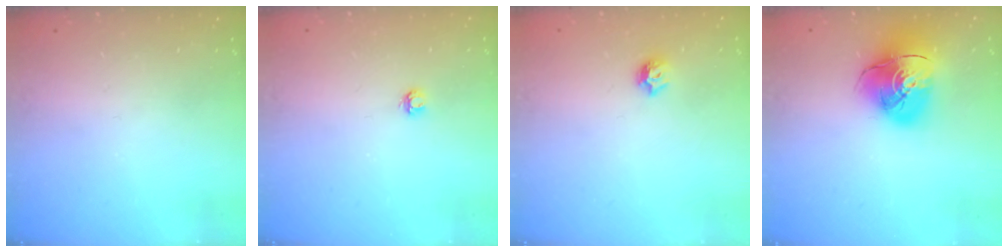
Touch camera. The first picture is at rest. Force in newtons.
{"total": 3.2, "press": 3.2, "slide": 0.3}
{"total": 6.5, "press": 6.5, "slide": 0.7}
{"total": 16.0, "press": 15.8, "slide": 2.1}